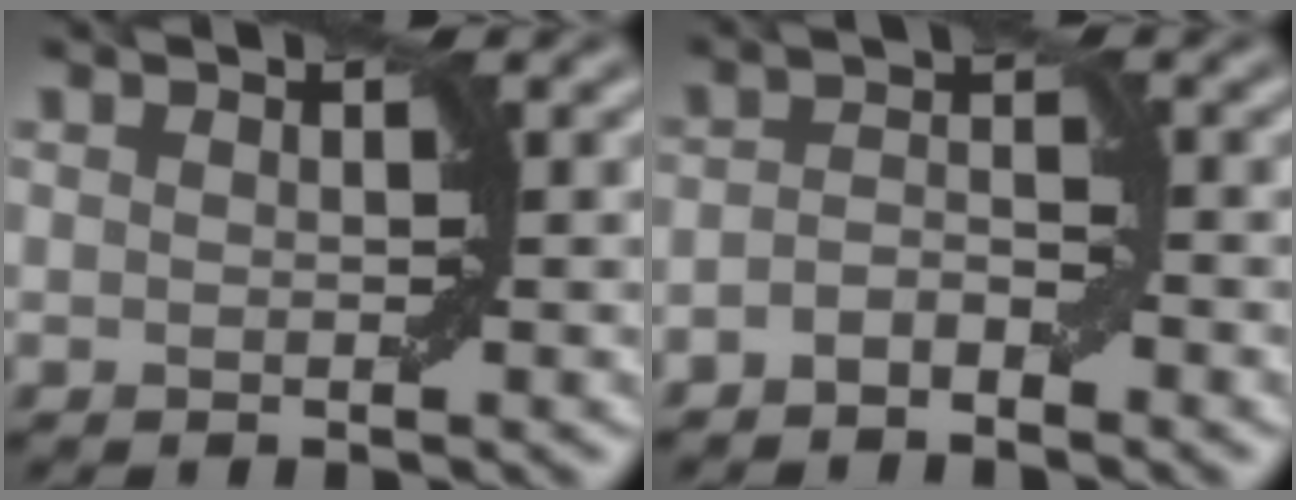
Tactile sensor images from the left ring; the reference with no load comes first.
{"total": 1.8, "force": [-1.3, 0.6, 1.0], "torque": [-0.021, 0.008, -0.028]}